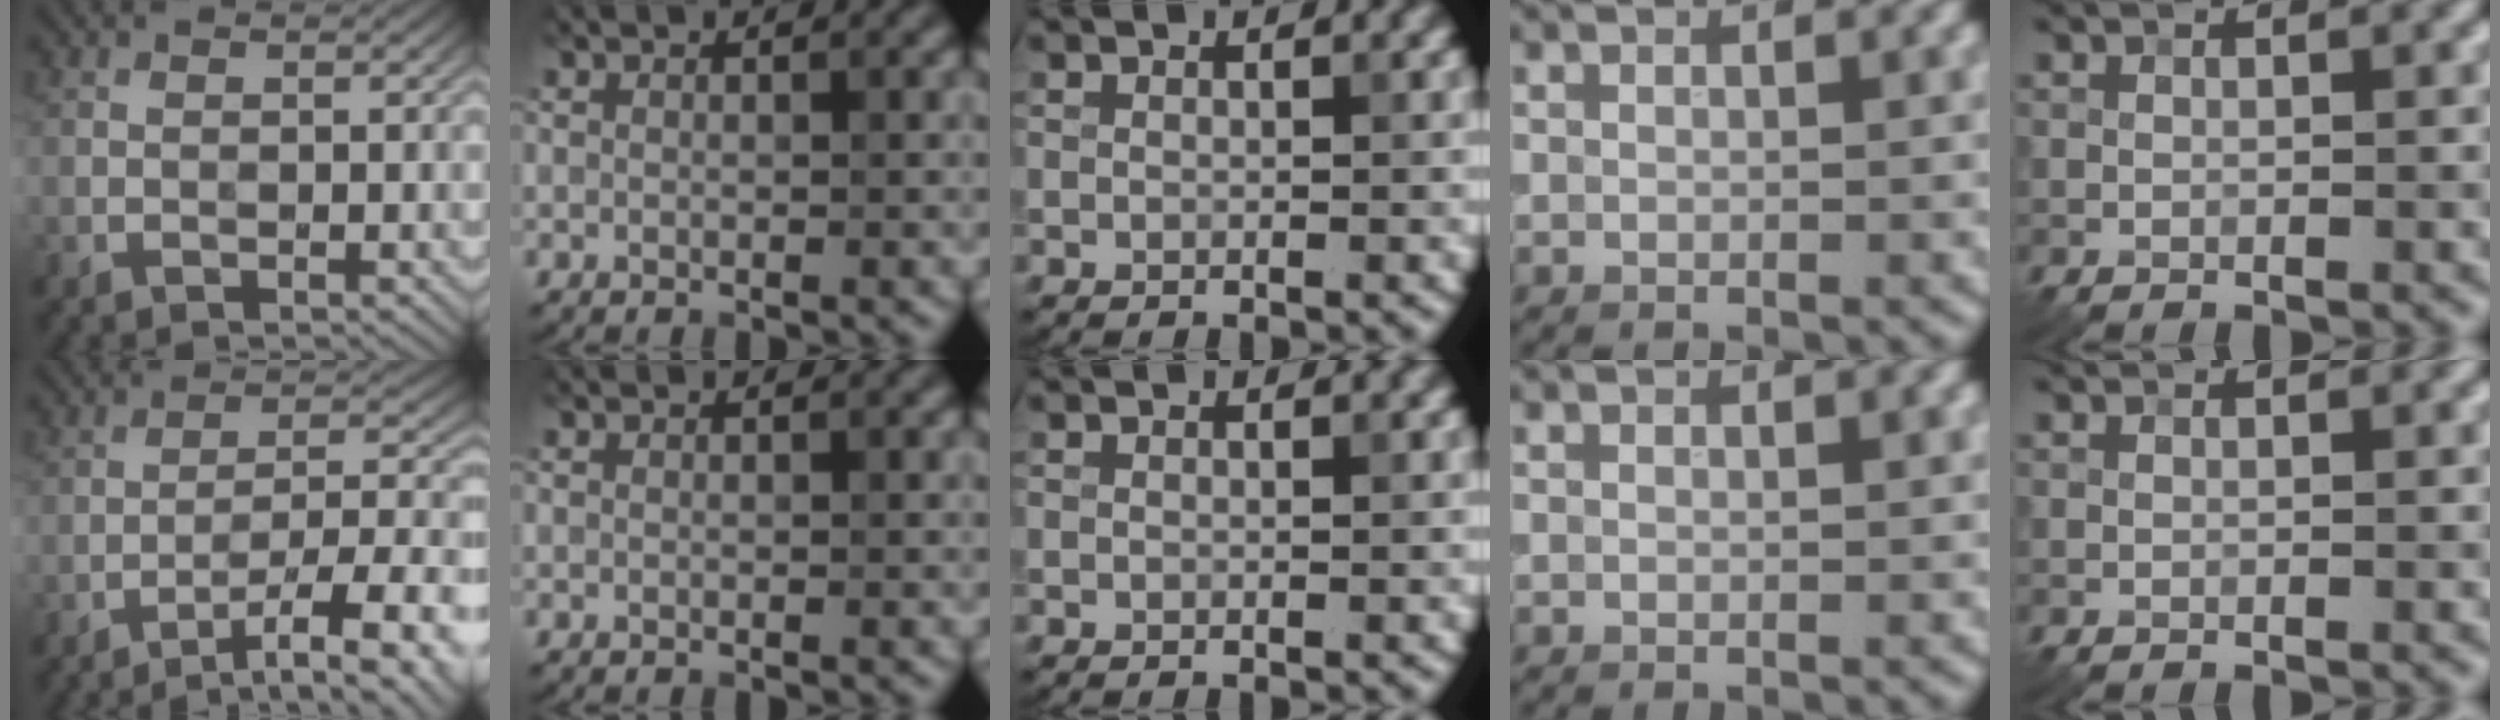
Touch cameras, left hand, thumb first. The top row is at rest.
{"thumb": {"total": 10.7, "force": [-6.4, 2.7, 8.2], "torque": [-0.133, 0.012, -0.090]}}